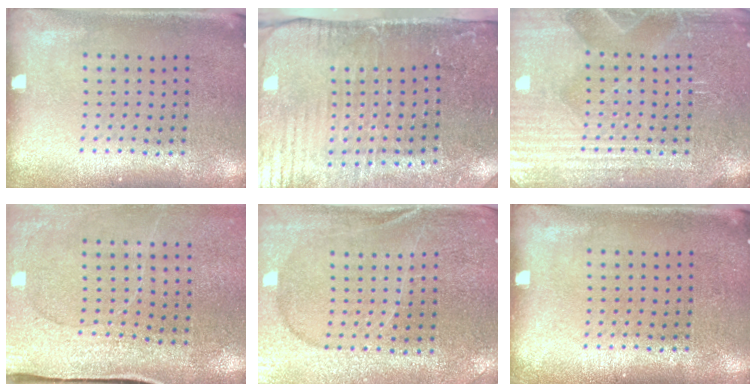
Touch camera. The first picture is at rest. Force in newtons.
{"total": 4.4, "press": 3.7, "slide": 2.4}
{"total": 5.1, "press": 5.1, "slide": 0.7}
{"total": 2.9, "press": 2.8, "slide": 0.7}
{"total": 1.5, "press": 1.5, "slide": 0.2}
{"total": 0.0}